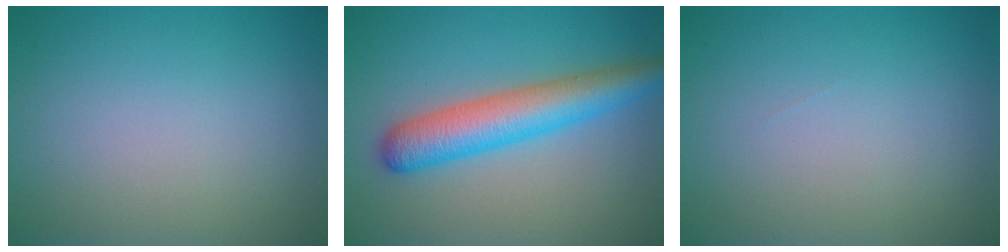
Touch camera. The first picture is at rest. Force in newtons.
{"total": 6.1, "press": 6.1, "slide": 0.2}
{"total": 0.0}